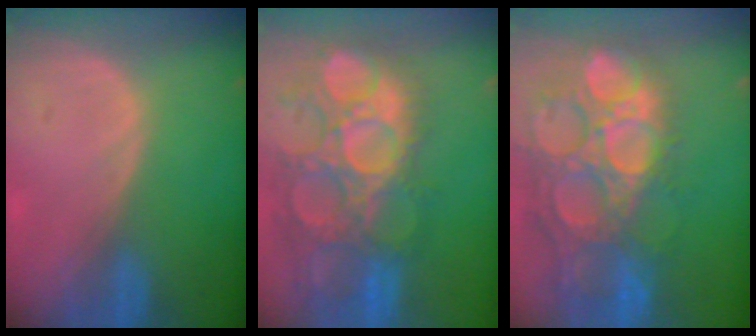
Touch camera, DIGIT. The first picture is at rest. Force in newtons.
{"total": 14.5, "press": 12.8, "slide": 6.9}
{"total": 15.8, "press": 13.1, "slide": 8.9}